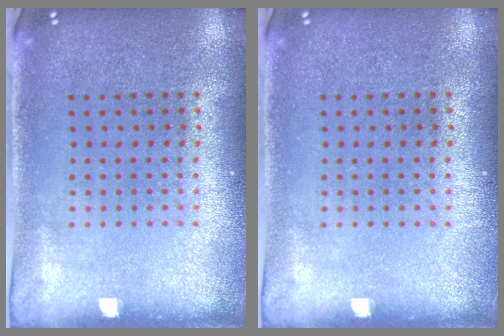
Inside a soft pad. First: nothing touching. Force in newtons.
{"total": 0.0}